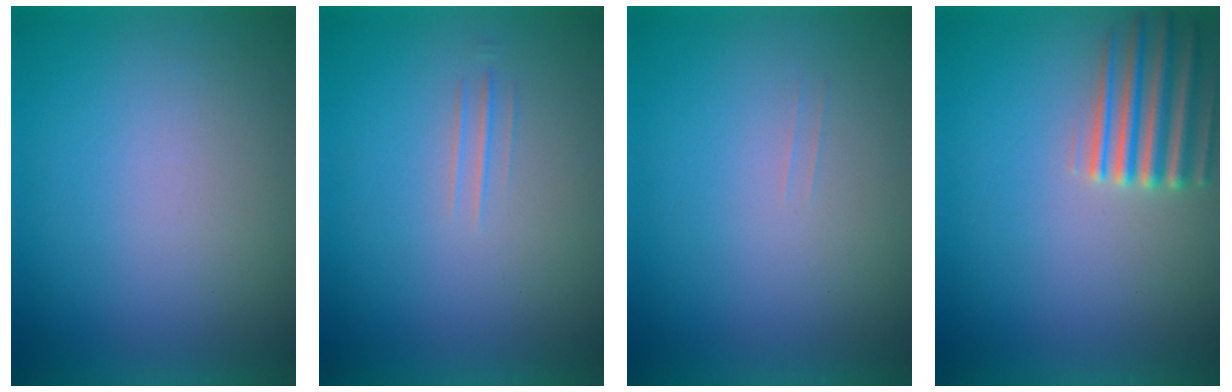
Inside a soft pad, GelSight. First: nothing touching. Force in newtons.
{"total": 1.3}
{"total": 1.2}
{"total": 4.1}